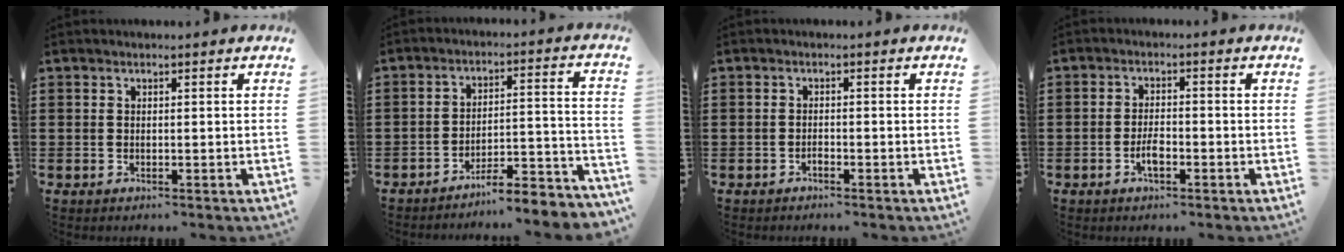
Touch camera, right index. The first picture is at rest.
{"total": 5.6, "force": [-5.4, -0.1, 1.7], "torque": [-0.028, -0.008, -0.105]}
{"total": 0.8, "force": [-0.7, 0.2, 0.3], "torque": [-0.010, -0.001, -0.014]}
{"total": 3.1, "force": [-1.3, 1.2, 2.5], "torque": [-0.054, 0.002, -0.025]}